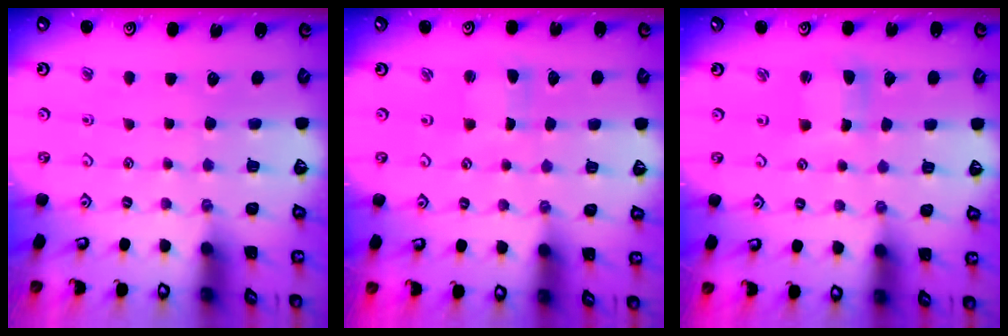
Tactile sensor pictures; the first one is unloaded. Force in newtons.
{"total": 2.2, "press": 2.2, "slide": 0.2}
{"total": 3.7, "press": 3.7, "slide": 0.3}